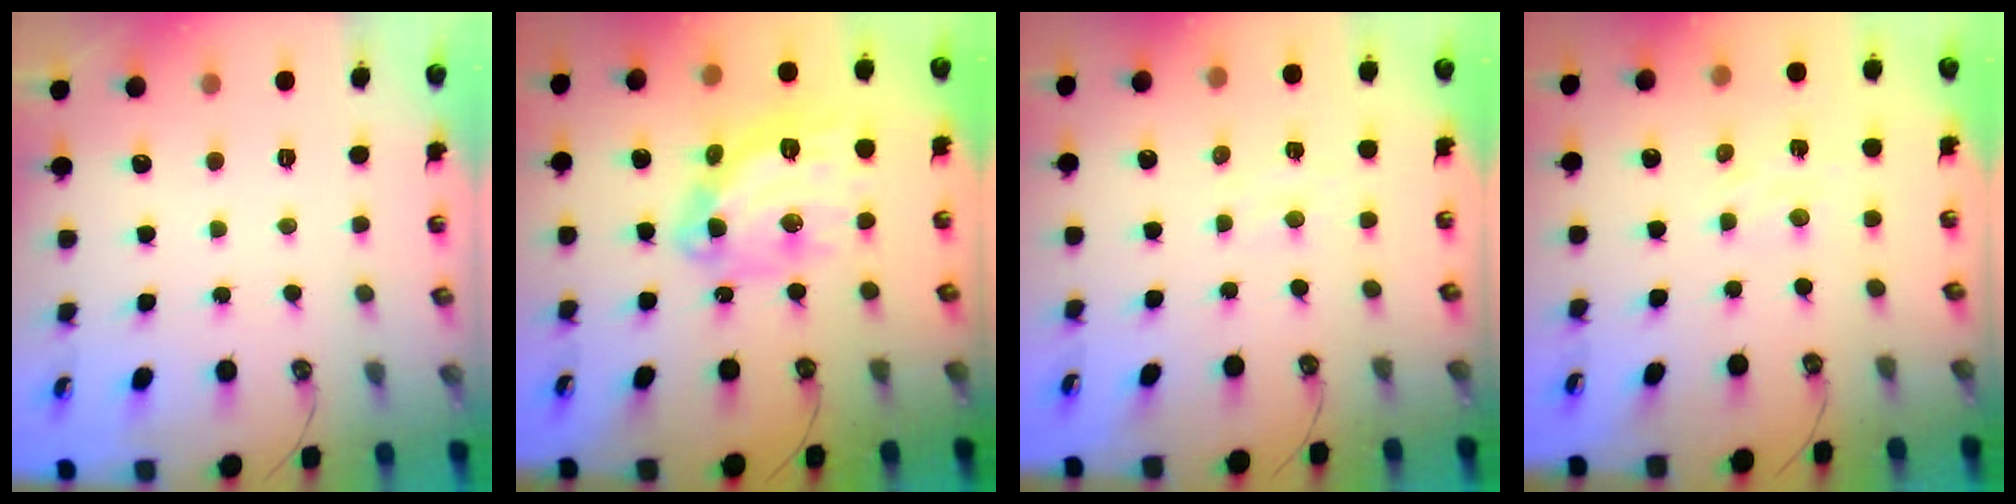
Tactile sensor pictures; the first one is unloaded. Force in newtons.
{"total": 17.2, "press": 17.1, "slide": 1.7}
{"total": 4.5, "press": 4.4, "slide": 0.5}
{"total": 2.7, "press": 2.7, "slide": 0.4}